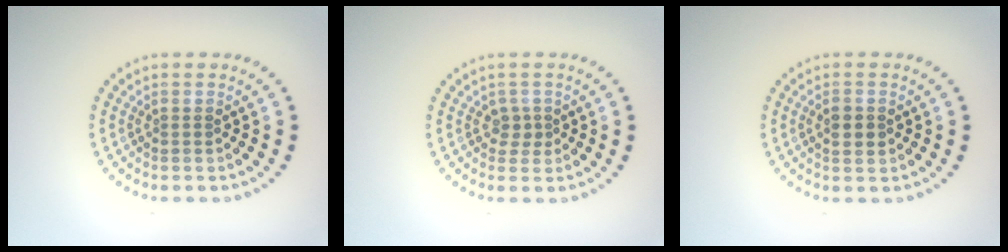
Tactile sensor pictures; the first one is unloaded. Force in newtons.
{"total": 1.2, "press": 1.0, "slide": 0.7}
{"total": 2.2, "press": 2.2, "slide": 0.0}